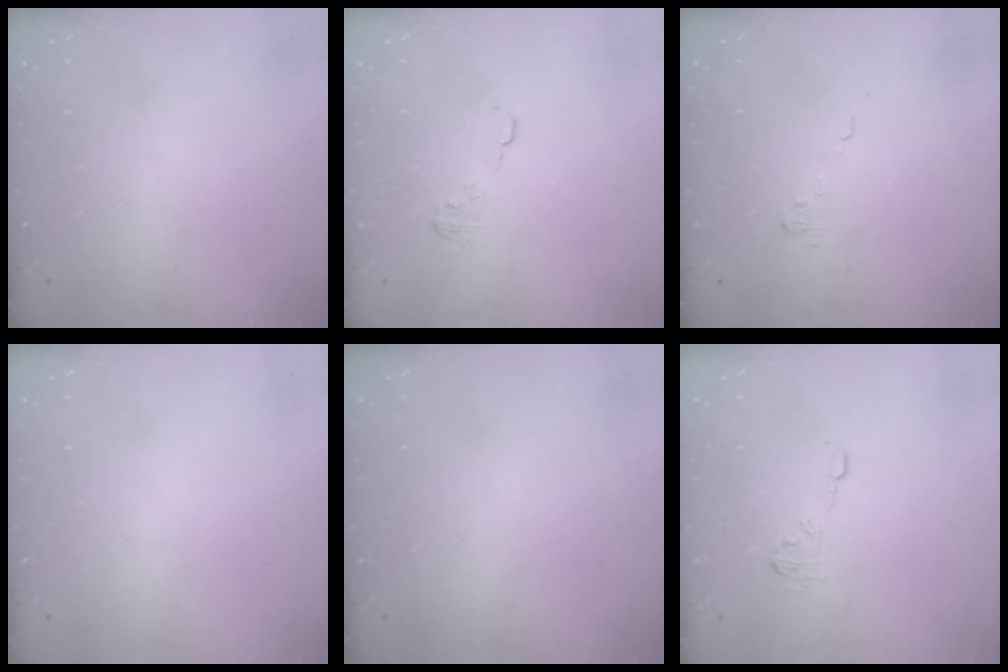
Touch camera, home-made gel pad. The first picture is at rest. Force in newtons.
{"total": 7.6, "press": 7.5, "slide": 1.0}
{"total": 3.8, "press": 3.6, "slide": 1.1}
{"total": 0.0}
{"total": 0.0}
{"total": 7.7, "press": 7.6, "slide": 1.2}